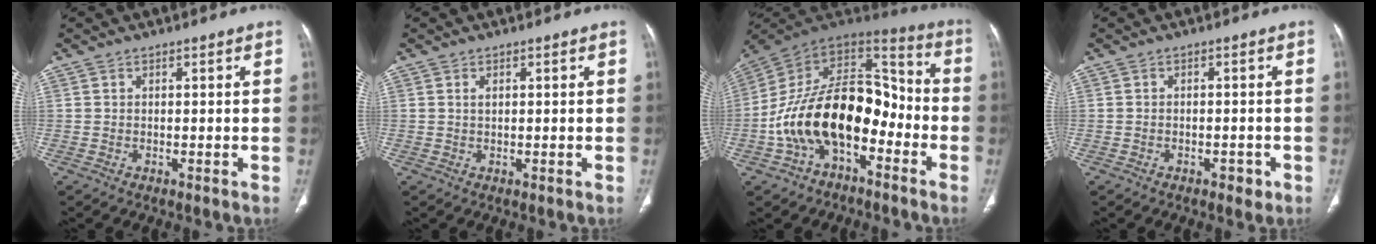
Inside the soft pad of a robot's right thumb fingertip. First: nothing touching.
{"total": 1.0, "force": [0.4, 0.5, 0.7], "torque": [-0.014, 0.002, 0.009]}
{"total": 22.0, "force": [-6.6, 12.9, 16.5], "torque": [-0.260, 0.086, -0.114]}
{"total": 2.2, "force": [-1.2, 1.3, 1.3], "torque": [-0.013, 0.007, -0.013]}